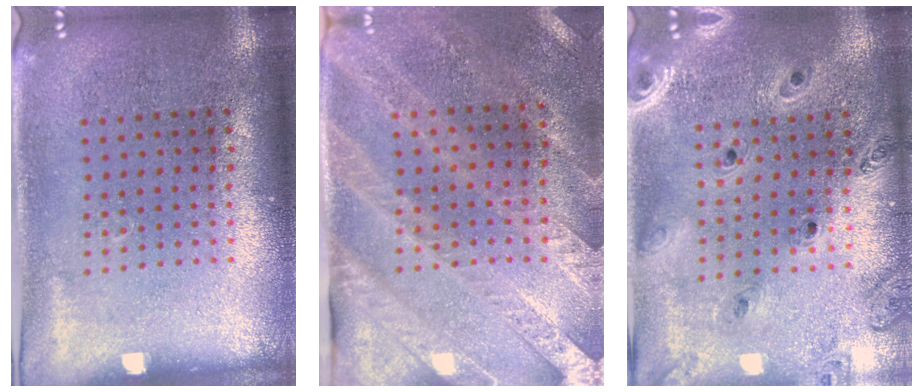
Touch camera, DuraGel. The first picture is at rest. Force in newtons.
{"total": 2.6, "press": 2.3, "slide": 1.3}
{"total": 1.2, "press": 1.2, "slide": 0.2}